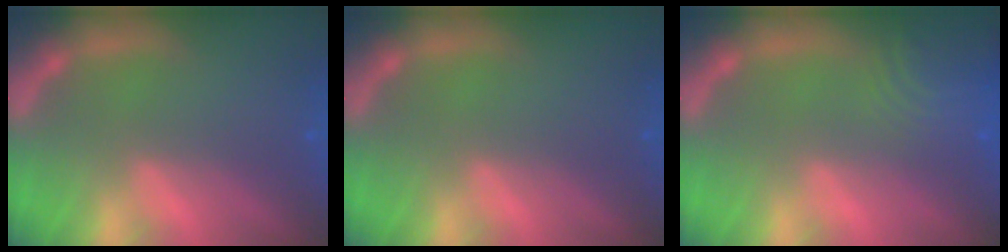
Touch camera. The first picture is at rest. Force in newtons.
{"total": 0.0}
{"total": 6.6}